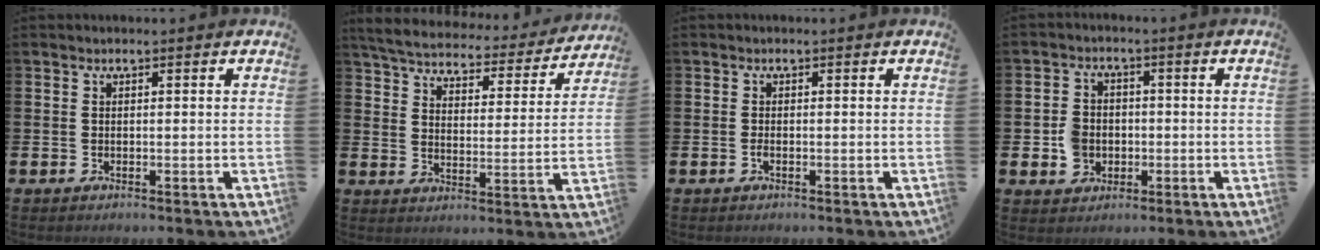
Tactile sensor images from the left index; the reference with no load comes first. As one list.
[{"total": 5.3, "force": [5.0, 1.1, 1.5], "torque": [-0.059, -0.035, 0.082]}, {"total": 0.5, "force": [-0.3, 0.1, 0.5], "torque": [-0.017, 0.000, -0.002]}, {"total": 4.2, "force": [-0.5, 3.8, 1.5], "torque": [-0.029, 0.009, -0.013]}]